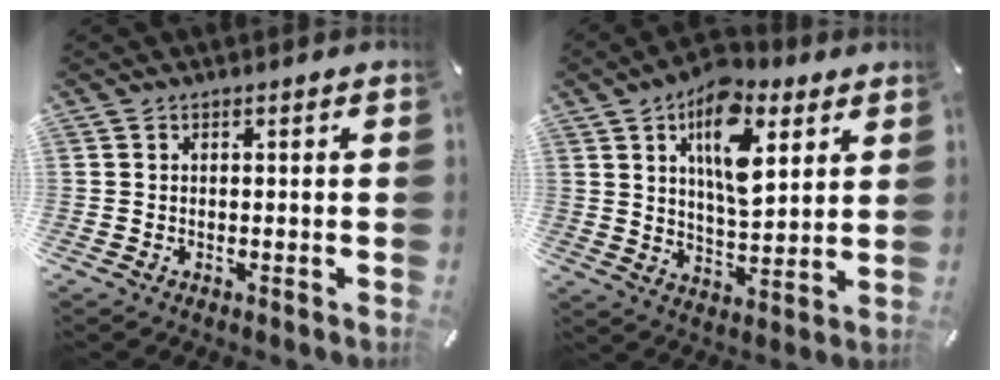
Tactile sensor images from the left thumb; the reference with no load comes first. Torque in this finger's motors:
{"motor_torque": [0.53, 0.53, 1.50, -1.27, 0.08]}